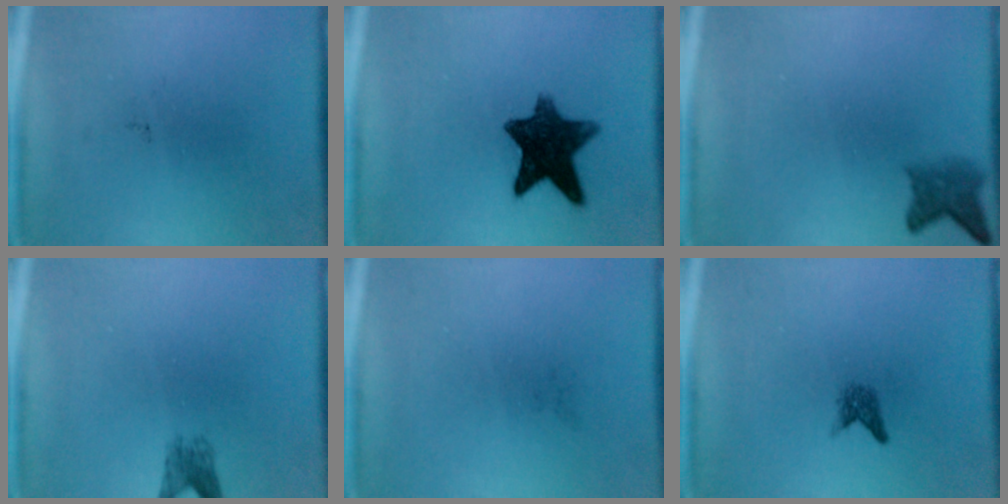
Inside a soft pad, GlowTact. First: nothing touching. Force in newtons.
{"total": 10.9}
{"total": 2.9}
{"total": 2.2}
{"total": 0.0}
{"total": 1.5}